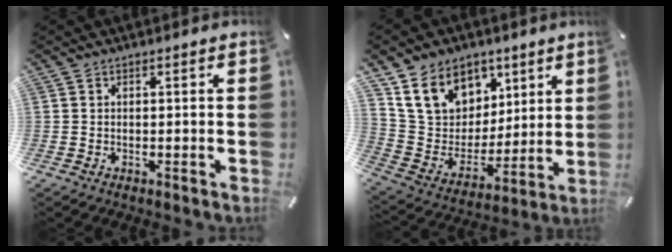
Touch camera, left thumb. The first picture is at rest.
{"total": 15.1, "force": [8.1, 11.8, 4.8], "torque": [-0.099, -0.043, 0.164]}